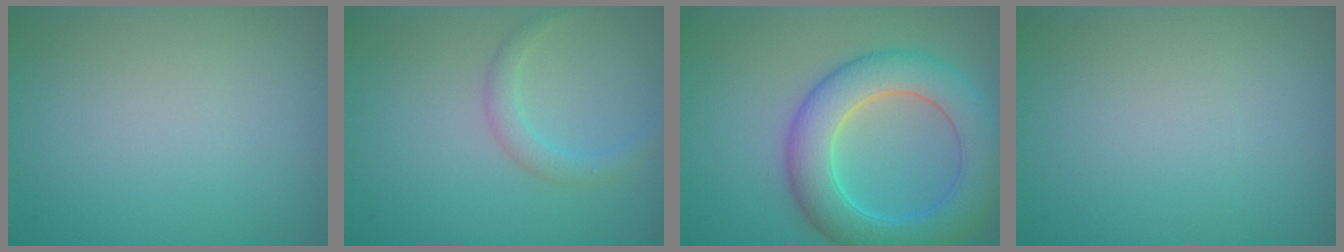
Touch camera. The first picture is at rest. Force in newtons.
{"total": 1.7, "press": 1.7, "slide": 0.0}
{"total": 7.6, "press": 7.6, "slide": 0.1}
{"total": 0.0}